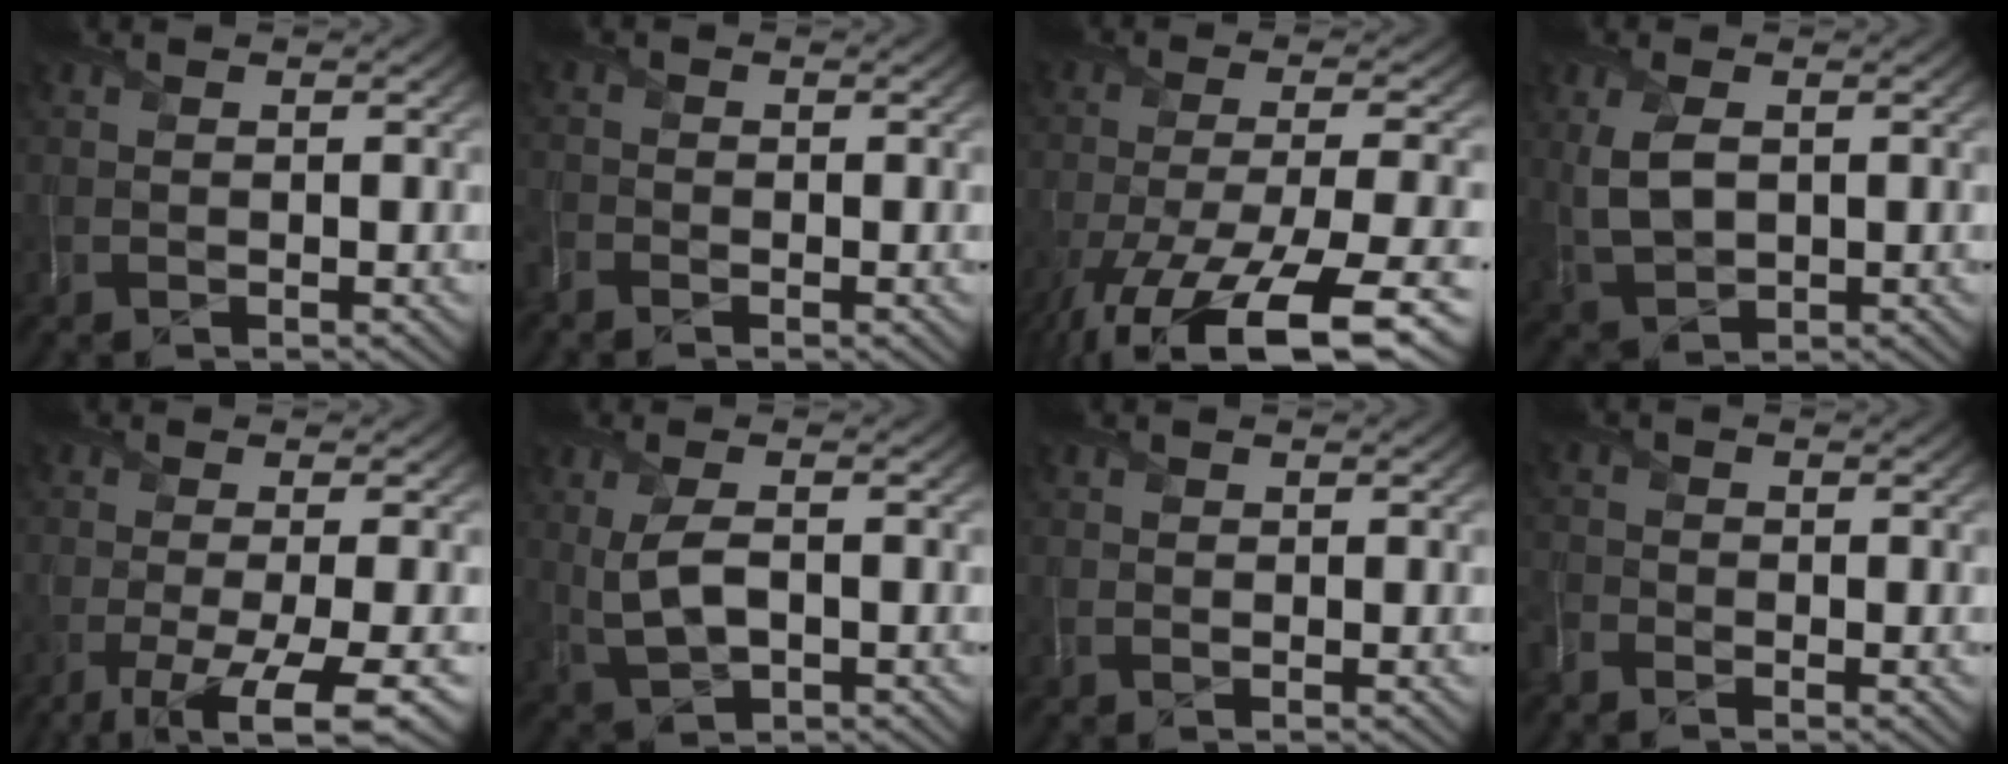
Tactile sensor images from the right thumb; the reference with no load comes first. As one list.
[{"total": 1.9, "force": [-1.7, 0.6, 0.6], "torque": [-0.014, -0.008, -0.045]}, {"total": 15.9, "force": [-10.0, 5.2, 11.2], "torque": [-0.214, -0.045, -0.147]}, {"total": 5.0, "force": [1.0, 2.9, 3.9], "torque": [-0.100, 0.000, 0.026]}, {"total": 7.0, "force": [-3.2, 1.4, 6.0], "torque": [-0.093, -0.004, -0.053]}, {"total": 4.3, "force": [0.6, 1.7, 3.9], "torque": [-0.093, 0.004, 0.013]}, {"total": 0.7, "force": [0.0, 0.6, 0.4], "torque": [-0.006, 0.000, 0.000]}, {"total": 2.3, "force": [-2.0, 0.9, 0.7], "torque": [-0.016, -0.008, -0.054]}]